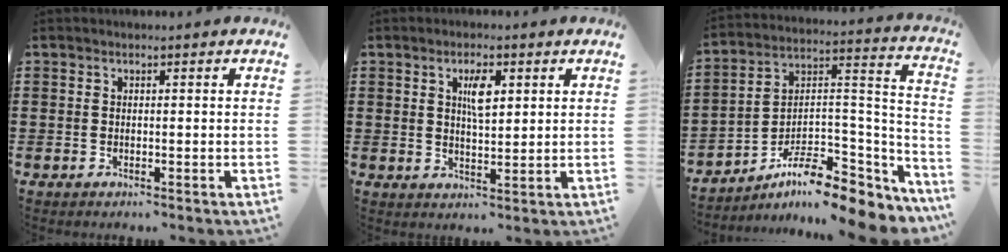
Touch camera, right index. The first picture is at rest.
{"total": 4.2, "force": [1.5, 1.5, 3.6], "torque": [-0.060, 0.001, 0.021]}
{"total": 9.4, "force": [-7.2, 3.0, 5.3], "torque": [-0.088, 0.010, -0.137]}